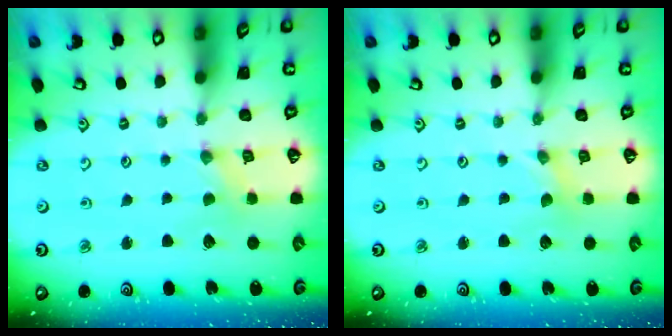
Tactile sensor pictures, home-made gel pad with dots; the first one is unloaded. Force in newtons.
{"total": 0.0}